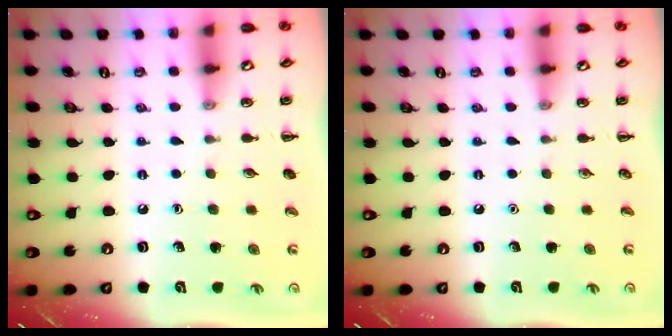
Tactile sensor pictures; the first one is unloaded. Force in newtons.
{"total": 0.0}